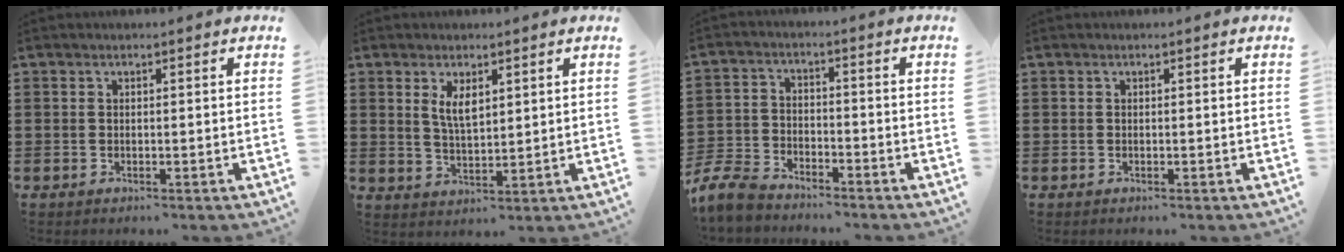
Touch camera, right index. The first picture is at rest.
{"total": 3.8, "force": [1.7, 1.5, 3.0], "torque": [-0.063, 0.004, 0.029]}
{"total": 6.2, "force": [-5.8, 1.3, 1.7], "torque": [-0.067, -0.003, -0.122]}
{"total": 0.0}